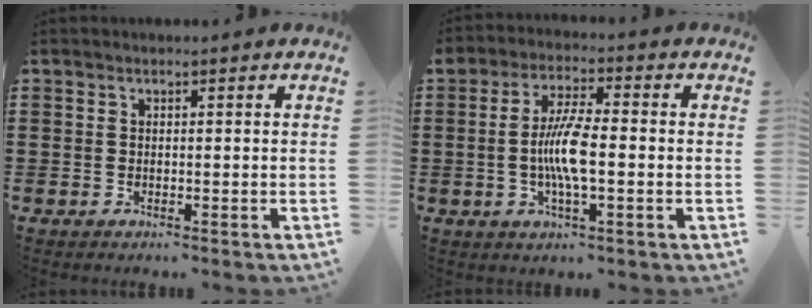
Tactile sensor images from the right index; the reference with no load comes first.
{"total": 7.5, "force": [-1.1, 1.7, 7.2], "torque": [-0.154, -0.006, -0.029]}